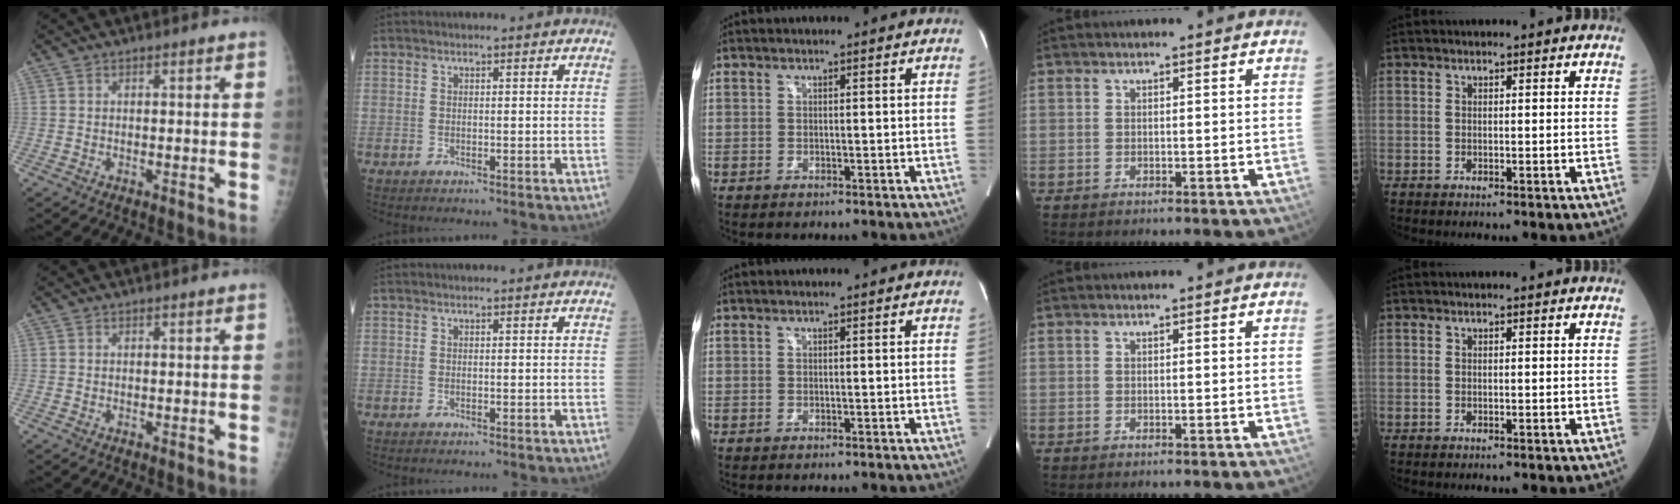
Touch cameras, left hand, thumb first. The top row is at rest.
{}